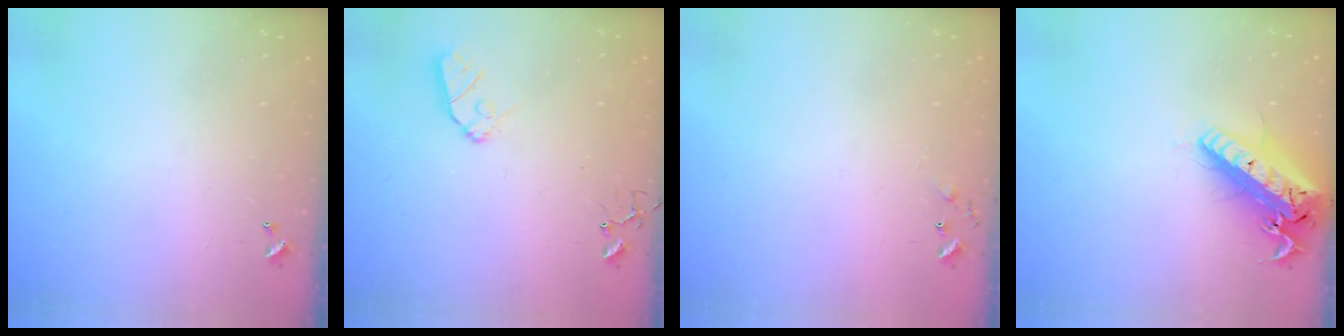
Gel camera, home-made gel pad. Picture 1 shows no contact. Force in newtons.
{"total": 8.2, "press": 8.1, "slide": 0.6}
{"total": 5.6, "press": 5.6, "slide": 0.6}
{"total": 21.7, "press": 21.3, "slide": 4.3}